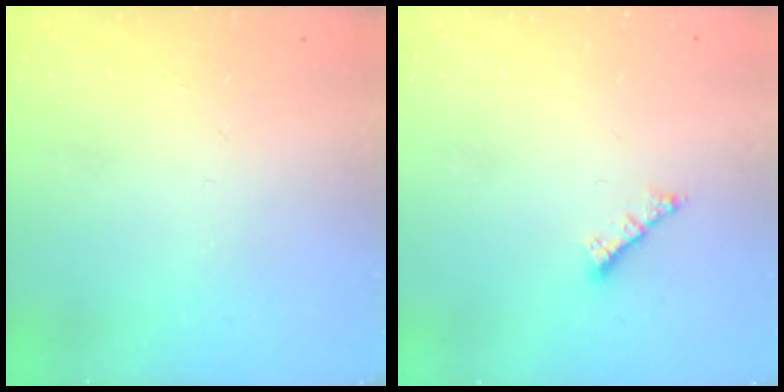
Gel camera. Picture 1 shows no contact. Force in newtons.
{"total": 1.2, "press": 1.2, "slide": 0.3}